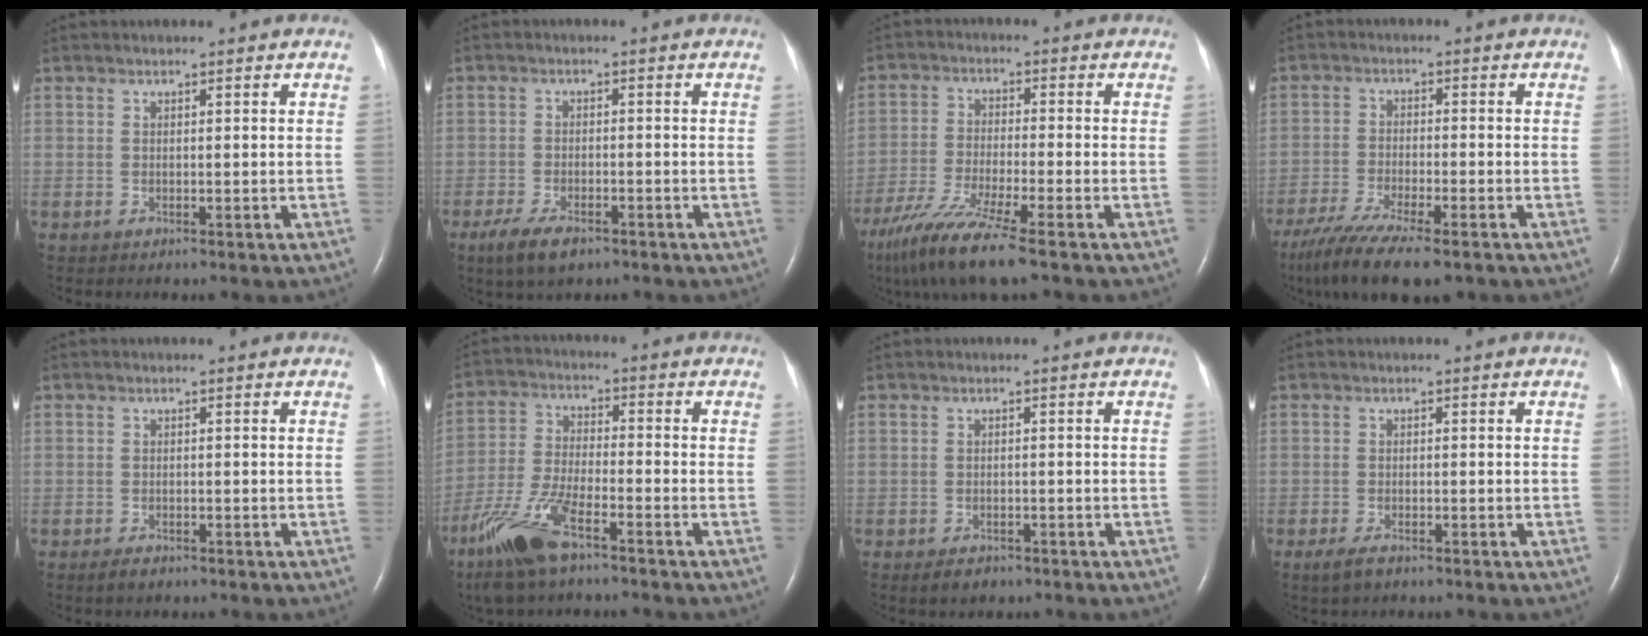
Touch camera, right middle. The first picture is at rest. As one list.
[{"total": 5.3, "force": [-3.5, 2.0, 3.4], "torque": [-0.074, -0.008, -0.060]}, {"total": 11.3, "force": [-8.1, -0.1, 7.8], "torque": [-0.154, -0.039, -0.146]}, {"total": 12.8, "force": [-9.7, 2.3, 8.1], "torque": [-0.154, -0.032, -0.161]}, {"total": 1.5, "force": [-1.2, 0.7, 0.7], "torque": [-0.019, -0.001, -0.015]}, {"total": 10.7, "force": [-7.1, 2.5, 7.7], "torque": [-0.176, -0.016, -0.137]}, {"total": 2.3, "force": [-1.6, 1.3, 0.9], "torque": [-0.020, 0.000, -0.016]}, {"total": 2.4, "force": [-1.7, 0.9, 1.5], "torque": [-0.041, -0.005, -0.028]}]